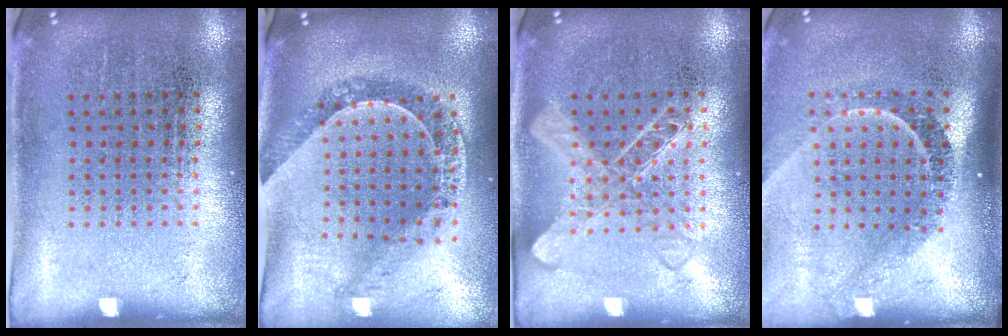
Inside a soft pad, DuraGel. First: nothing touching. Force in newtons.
{"total": 1.1, "press": 1.1, "slide": 0.2}
{"total": 1.4, "press": 1.4, "slide": 0.3}
{"total": 2.3, "press": 1.6, "slide": 1.7}